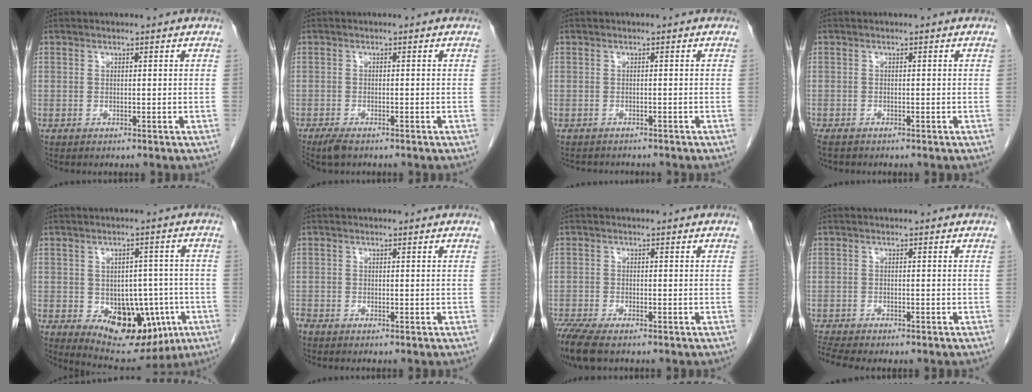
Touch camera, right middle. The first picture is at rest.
{"total": 3.3, "force": [-2.5, 1.0, 1.8], "torque": [-0.034, -0.008, -0.039]}
{"total": 3.8, "force": [-3.5, 1.1, 0.9], "torque": [-0.010, -0.004, -0.045]}
{"total": 2.2, "force": [-1.8, 0.8, 1.0], "torque": [-0.018, -0.006, -0.028]}
{"total": 13.5, "force": [-4.4, 7.9, 10.0], "torque": [-0.125, 0.008, -0.046]}
{"total": 0.8, "force": [-0.7, 0.3, 0.2], "torque": [-0.009, -0.002, -0.016]}
{"total": 6.5, "force": [-5.0, 1.7, 3.9], "torque": [-0.077, -0.016, -0.087]}
{"total": 4.4, "force": [-3.8, 1.0, 2.1], "torque": [-0.045, -0.004, -0.059]}